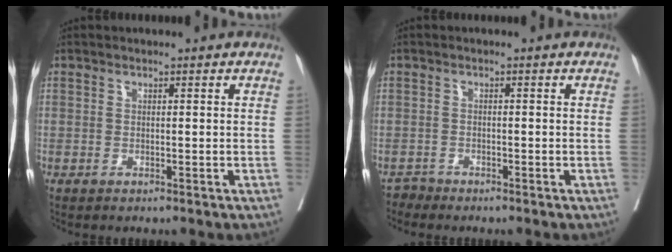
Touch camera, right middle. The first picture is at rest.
{"total": 1.1, "force": [-0.9, 0.1, -0.5], "torque": [0.014, -0.004, -0.019]}